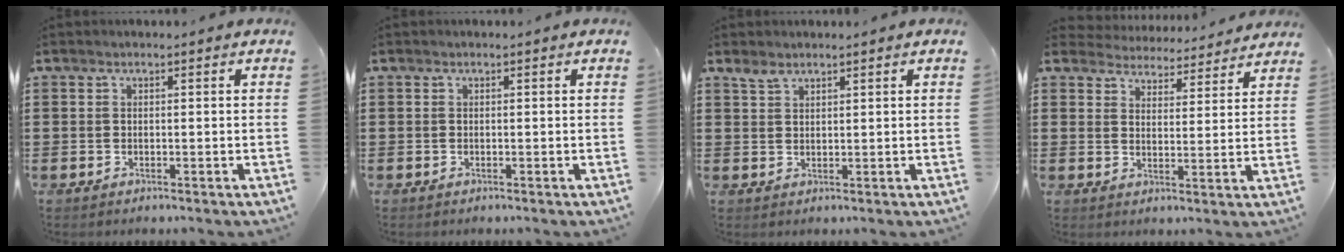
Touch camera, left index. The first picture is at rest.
{"total": 0.0}
{"total": 2.1, "force": [1.7, 0.9, 0.8], "torque": [-0.019, 0.000, 0.034]}
{"total": 4.1, "force": [4.0, 0.4, -0.6], "torque": [-0.013, -0.030, 0.068]}